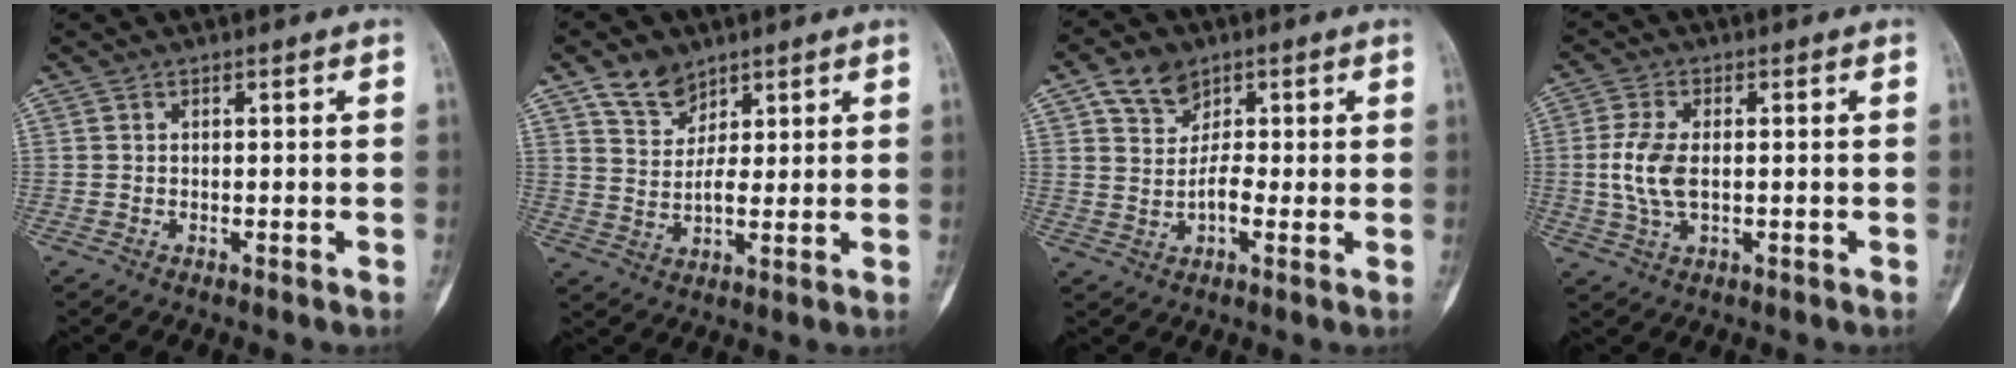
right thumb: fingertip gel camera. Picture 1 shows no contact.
{"total": 6.8, "force": [4.5, 4.5, 2.5], "torque": [-0.018, -0.026, 0.088]}
{"total": 7.0, "force": [2.5, 5.6, 3.5], "torque": [-0.030, -0.003, 0.041]}
{"total": 11.8, "force": [-1.2, 6.4, 9.8], "torque": [-0.221, 0.011, -0.024]}